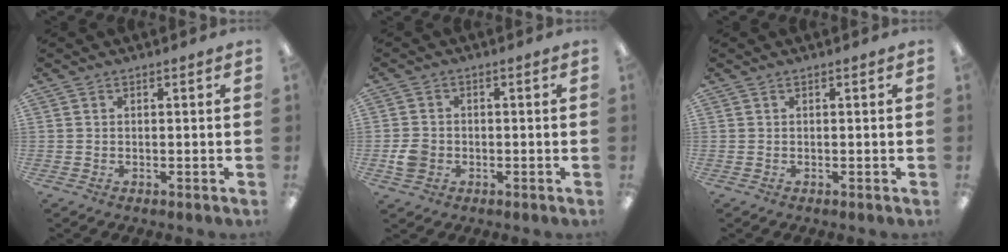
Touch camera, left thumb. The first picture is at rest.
{"total": 4.2, "force": [-1.4, 3.6, 1.8], "torque": [-0.027, 0.002, -0.026]}
{"total": 0.0}